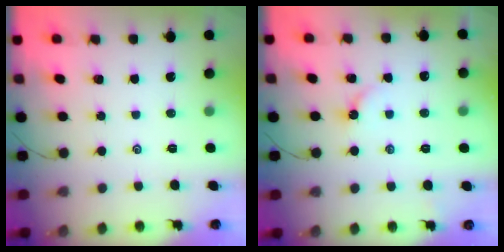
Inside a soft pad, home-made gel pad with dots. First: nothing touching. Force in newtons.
{"total": 2.6, "press": 2.5, "slide": 0.4}